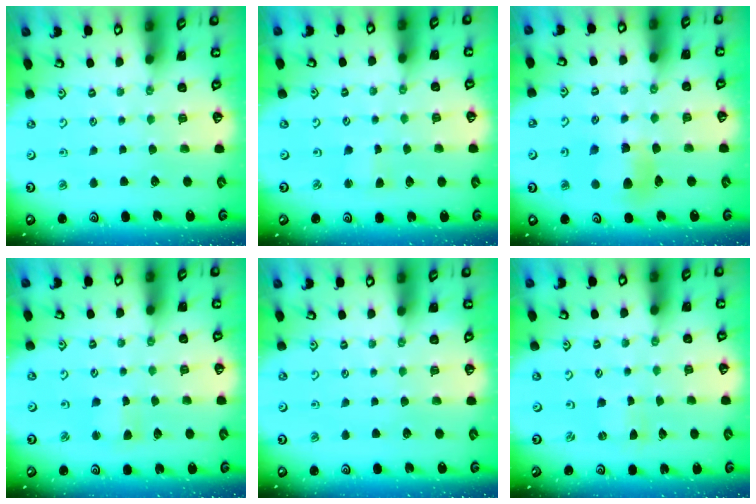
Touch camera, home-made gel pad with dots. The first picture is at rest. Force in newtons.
{"total": 1.9, "press": 1.8, "slide": 0.4}
{"total": 6.7, "press": 6.6, "slide": 0.8}
{"total": 3.5, "press": 3.4, "slide": 0.3}
{"total": 0.0}
{"total": 0.0}